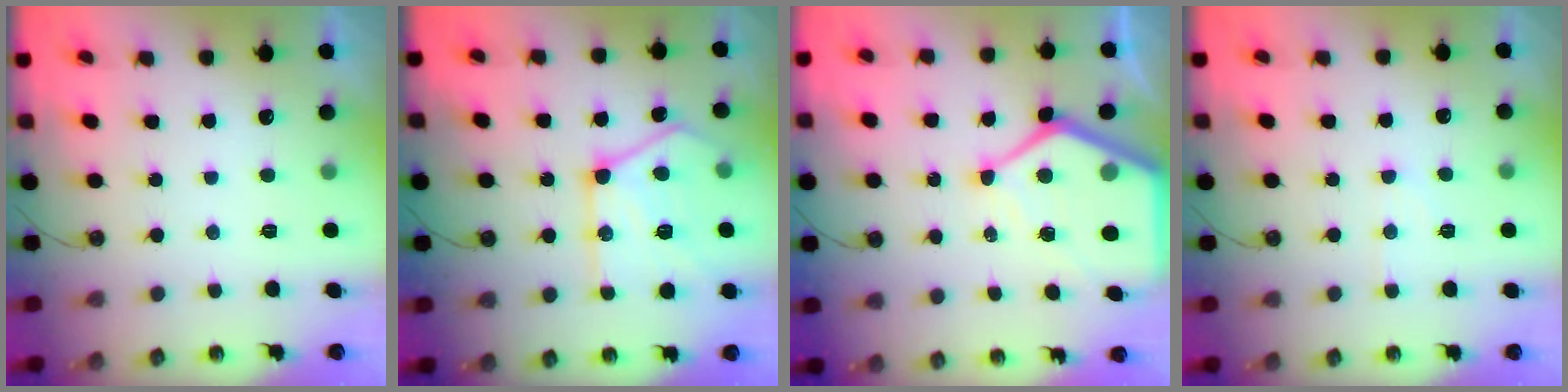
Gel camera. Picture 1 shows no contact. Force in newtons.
{"total": 19.2, "press": 19.1, "slide": 1.7}
{"total": 15.5, "press": 15.5, "slide": 1.4}
{"total": 6.0, "press": 6.0, "slide": 0.7}